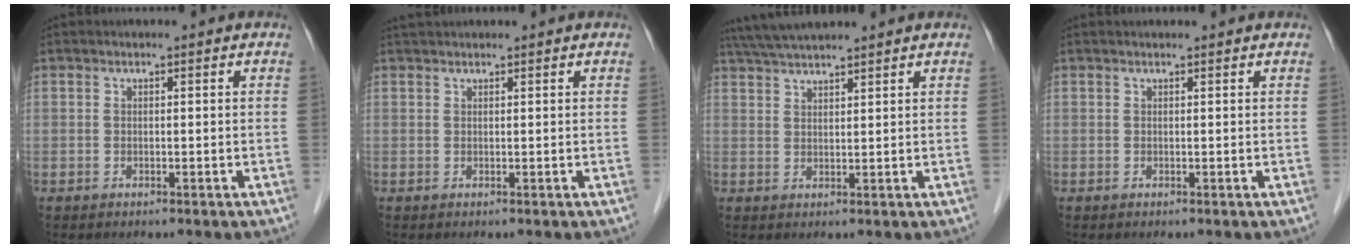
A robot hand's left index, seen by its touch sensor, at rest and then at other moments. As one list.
[{"total": 1.8, "force": [1.7, 0.1, 0.5], "torque": [-0.008, 0.024, 0.035]}, {"total": 6.4, "force": [5.9, -0.3, 2.6], "torque": [-0.049, 0.033, 0.107]}, {"total": 2.0, "force": [1.9, 0.1, 0.5], "torque": [-0.009, 0.021, 0.026]}]